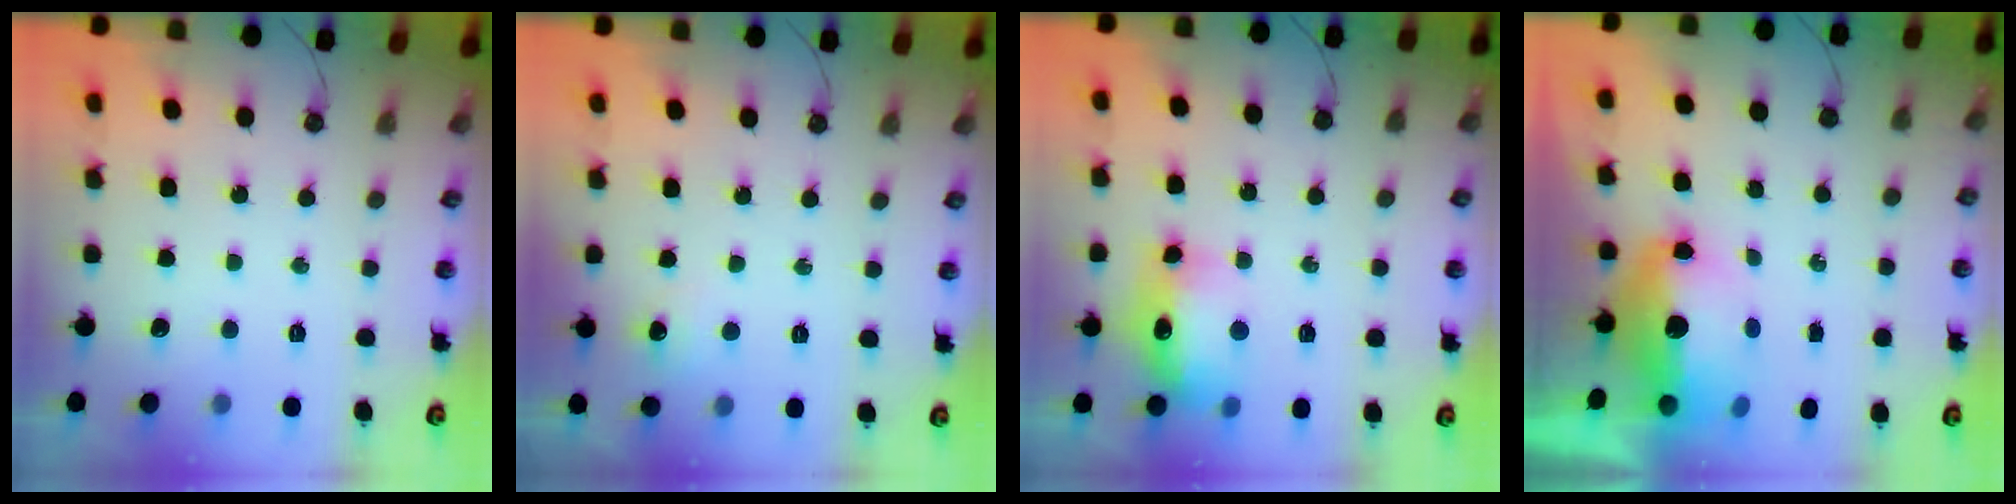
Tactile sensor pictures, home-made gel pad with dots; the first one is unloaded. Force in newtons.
{"total": 5.2, "press": 5.2, "slide": 0.6}
{"total": 13.6, "press": 13.5, "slide": 1.5}
{"total": 13.0, "press": 12.9, "slide": 1.3}